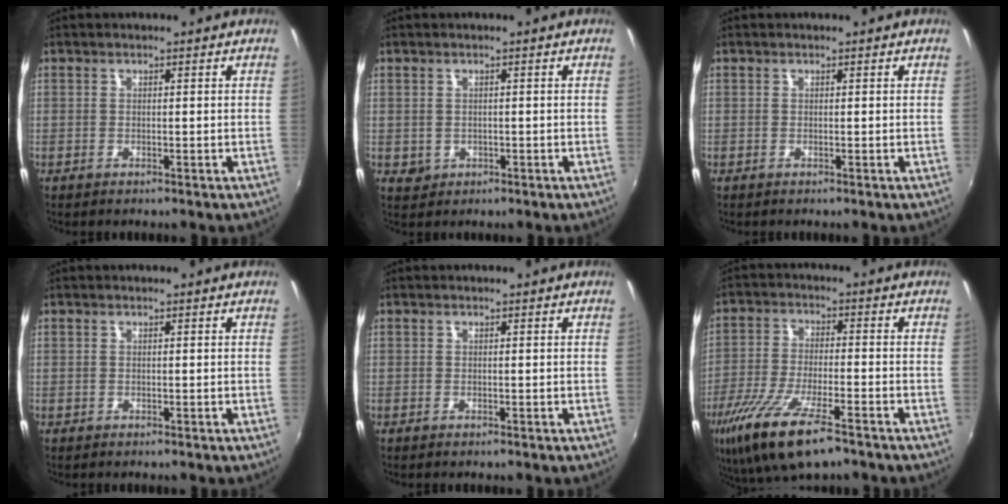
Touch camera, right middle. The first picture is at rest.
{"total": 2.1, "force": [-0.1, 2.0, 0.7], "torque": [-0.010, 0.000, 0.003]}
{"total": 0.0}
{"total": 0.0}
{"total": 0.0}
{"total": 14.9, "force": [-9.3, 3.9, 11.0], "torque": [-0.234, -0.047, -0.175]}